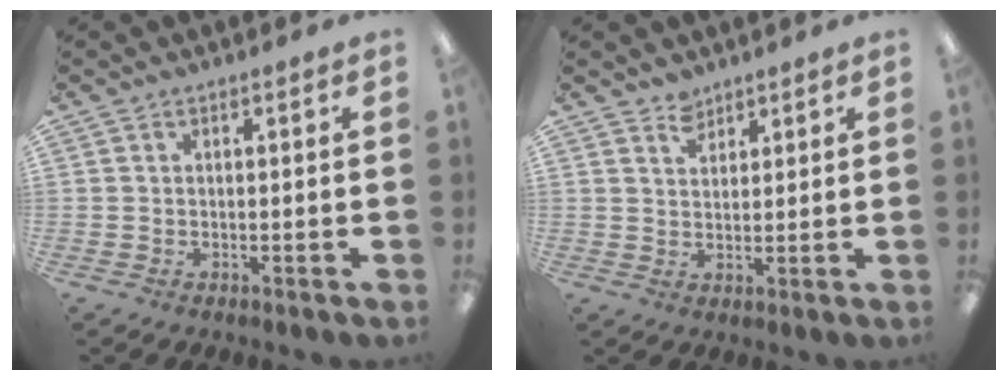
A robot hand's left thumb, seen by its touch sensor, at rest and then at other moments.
{"total": 3.8, "force": [3.2, 2.0, 0.4], "torque": [0.000, -0.017, 0.060]}